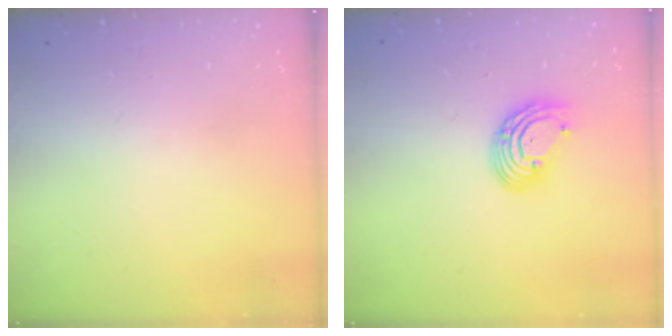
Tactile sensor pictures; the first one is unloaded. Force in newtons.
{"total": 8.3, "press": 8.2, "slide": 0.7}